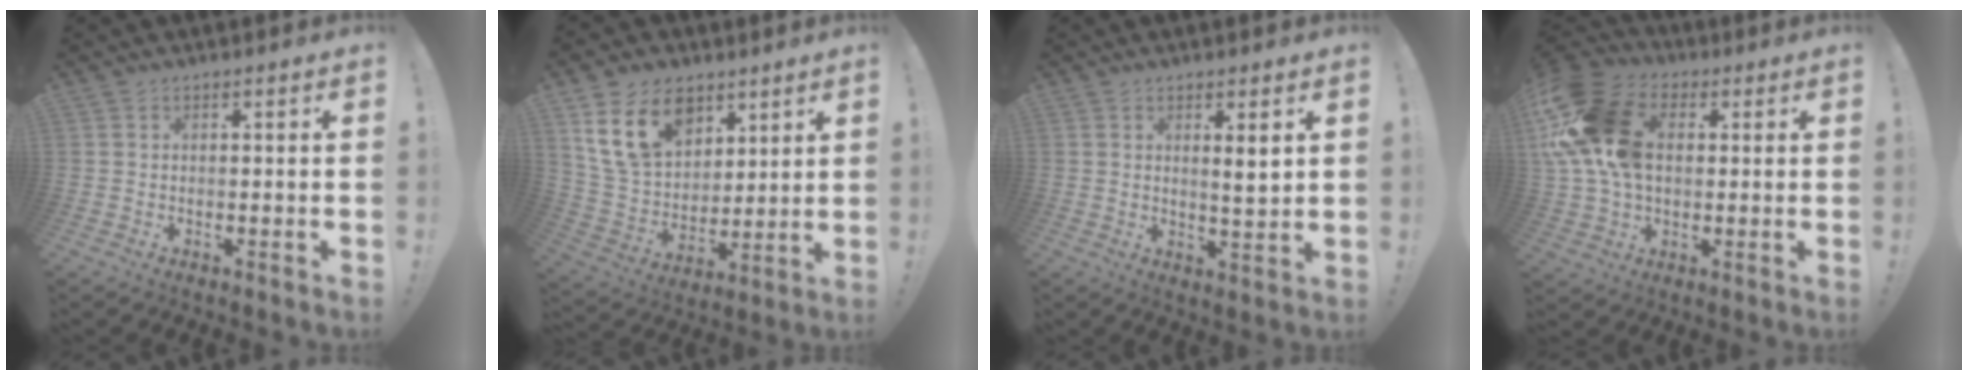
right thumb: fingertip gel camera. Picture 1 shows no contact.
{"total": 17.4, "force": [9.3, 11.7, 8.9], "torque": [-0.161, -0.042, 0.179]}
{"total": 4.7, "force": [2.0, 0.2, 4.3], "torque": [-0.055, -0.023, 0.025]}
{"total": 21.0, "force": [4.0, 14.8, 14.4], "torque": [-0.272, 0.005, 0.080]}